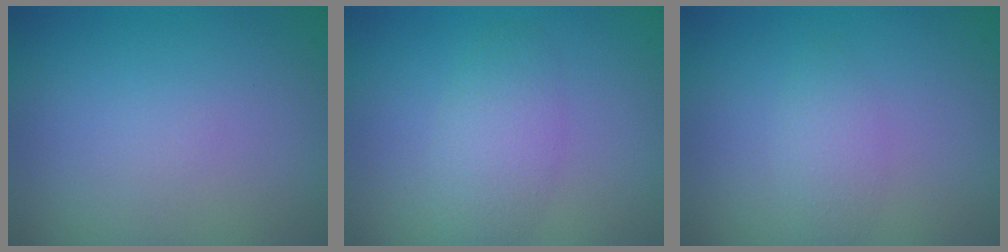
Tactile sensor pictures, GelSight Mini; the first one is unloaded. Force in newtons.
{"total": 3.0, "press": 3.0, "slide": 0.2}
{"total": 1.7, "press": 1.7, "slide": 0.1}